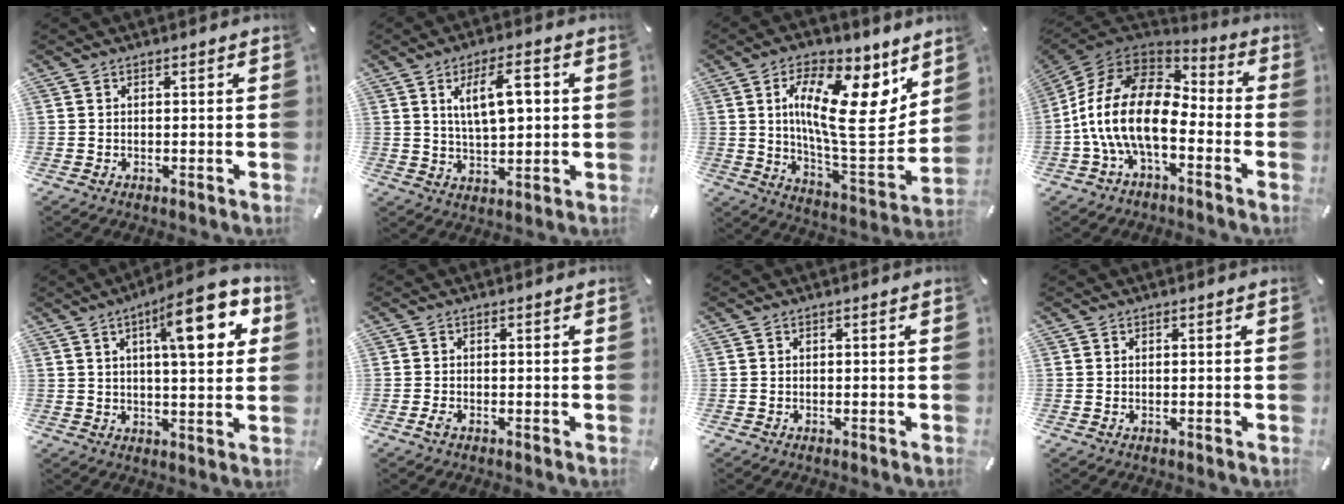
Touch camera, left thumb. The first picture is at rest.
{"total": 10.1, "force": [3.1, 4.2, 8.6], "torque": [-0.149, 0.003, 0.048]}
{"total": 21.3, "force": [7.5, 8.3, 18.1], "torque": [-0.296, -0.052, 0.116]}
{"total": 19.3, "force": [-4.3, 10.8, 15.4], "torque": [-0.313, 0.025, -0.072]}
{"total": 15.6, "force": [6.8, 5.1, 13.1], "torque": [-0.182, -0.025, 0.103]}
{"total": 0.8, "force": [-0.5, 0.4, 0.5], "torque": [-0.010, 0.001, -0.010]}
{"total": 0.0}
{"total": 0.0}